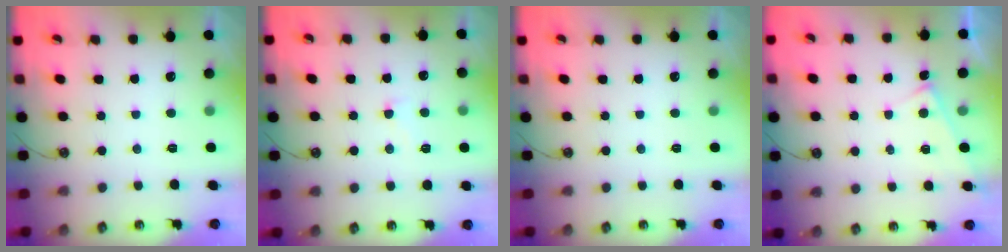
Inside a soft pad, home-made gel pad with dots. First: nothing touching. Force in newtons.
{"total": 3.7, "press": 3.6, "slide": 0.9}
{"total": 0.0}
{"total": 5.8, "press": 5.8, "slide": 0.2}